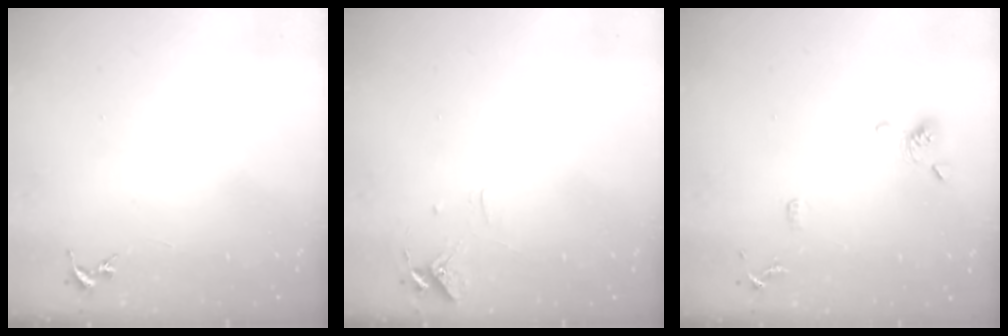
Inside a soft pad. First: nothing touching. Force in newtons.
{"total": 6.2, "press": 6.2, "slide": 0.5}
{"total": 9.1, "press": 8.9, "slide": 1.9}